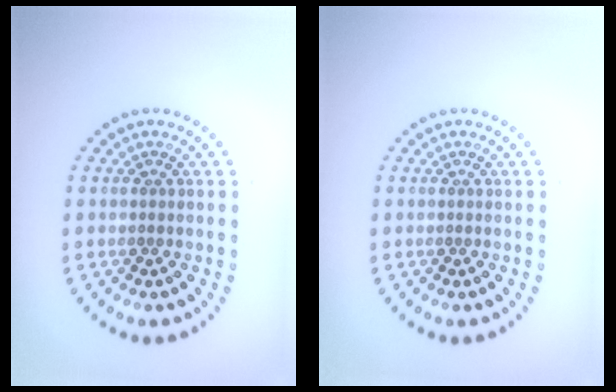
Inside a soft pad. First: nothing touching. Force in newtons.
{"total": 0.0}